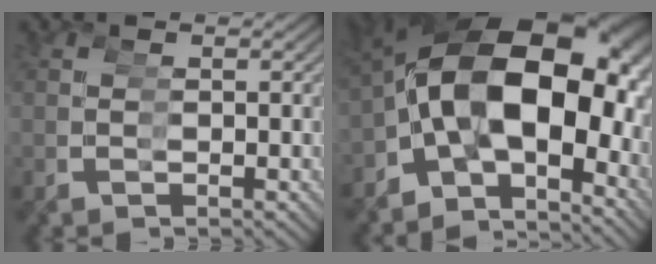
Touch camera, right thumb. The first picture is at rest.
{"total": 19.3, "force": [1.2, 12.0, 15.0], "torque": [-0.257, -0.007, 0.021]}